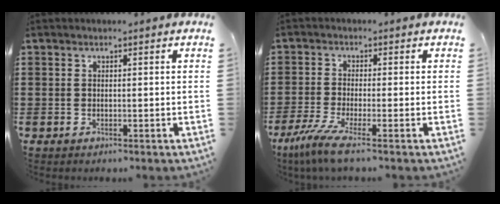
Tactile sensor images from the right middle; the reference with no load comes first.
{"total": 4.7, "force": [-2.8, 0.0, 3.8], "torque": [-0.095, -0.024, -0.057]}